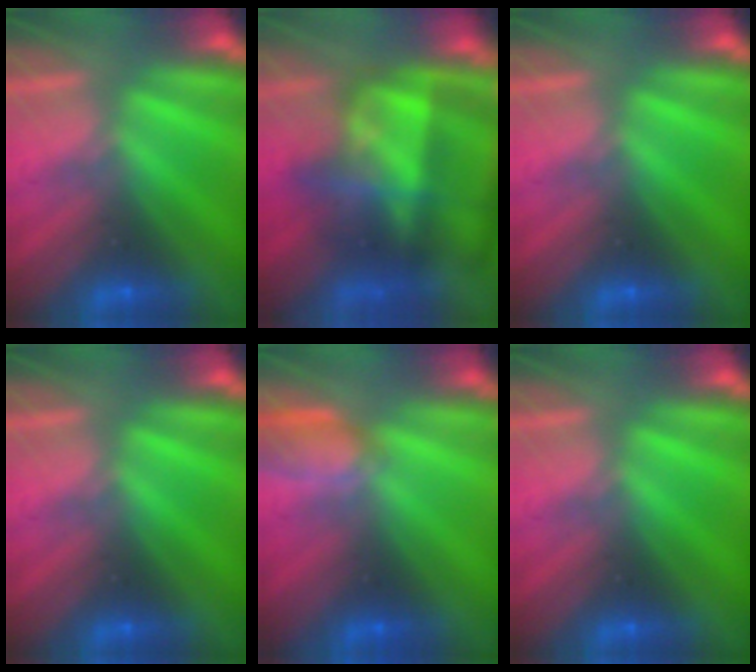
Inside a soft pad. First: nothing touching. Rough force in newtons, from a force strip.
{"total": 7.8}
{"total": 0.0}
{"total": 0.0}
{"total": 3.9}
{"total": 0.0}